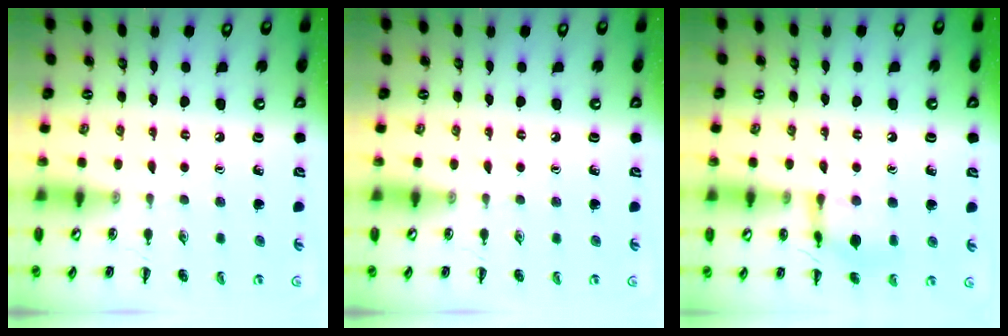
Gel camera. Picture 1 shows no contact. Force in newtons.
{"total": 0.0}
{"total": 10.5, "press": 10.4, "slide": 0.7}